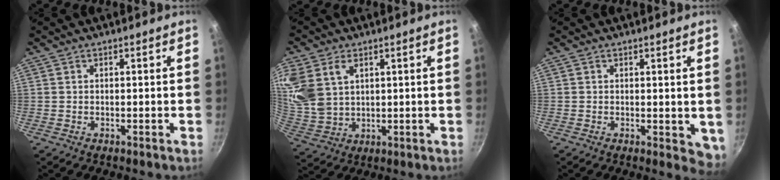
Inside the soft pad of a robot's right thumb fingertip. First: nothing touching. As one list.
[{"total": 14.6, "force": [5.6, 10.4, 8.6], "torque": [-0.194, -0.003, 0.127]}, {"total": 4.2, "force": [0.4, 2.4, 3.4], "torque": [-0.037, -0.008, 0.006]}]